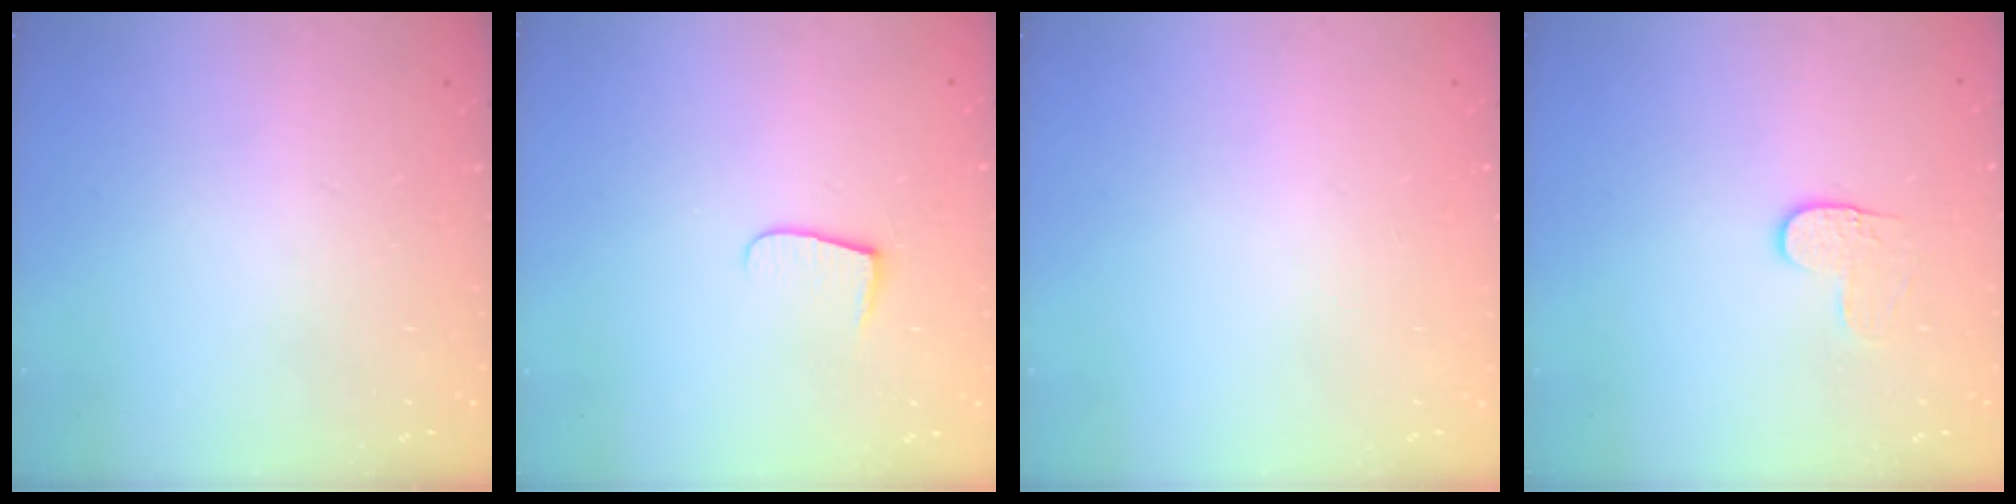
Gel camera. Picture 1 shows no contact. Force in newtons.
{"total": 4.8, "press": 4.8, "slide": 0.6}
{"total": 0.0}
{"total": 3.6, "press": 3.6, "slide": 0.4}